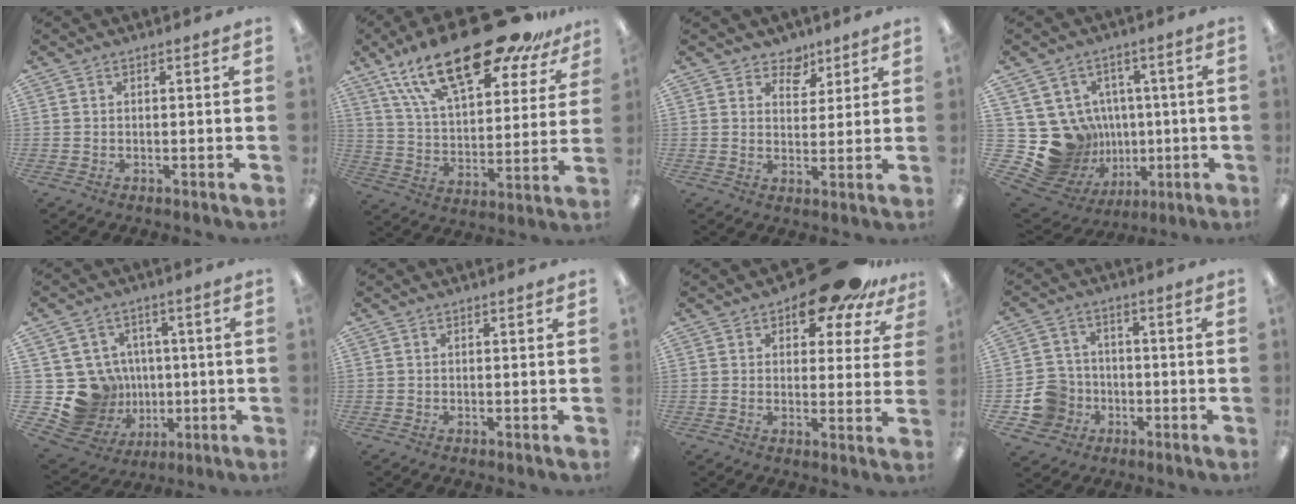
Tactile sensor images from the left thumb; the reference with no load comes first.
{"total": 26.1, "force": [18.1, 9.2, 16.5], "torque": [-0.288, -0.095, 0.306]}
{"total": 5.4, "force": [4.1, 3.4, 0.8], "torque": [-0.002, -0.027, 0.070]}
{"total": 17.1, "force": [-1.4, 16.2, 5.3], "torque": [-0.118, -0.014, 0.020]}
{"total": 15.7, "force": [-1.4, 14.9, 4.7], "torque": [-0.117, -0.002, 0.014]}
{"total": 0.0}
{"total": 12.5, "force": [9.2, 5.5, 6.3], "torque": [-0.080, -0.056, 0.161]}
{"total": 9.2, "force": [-2.8, 8.5, 1.9], "torque": [-0.059, 0.028, -0.044]}